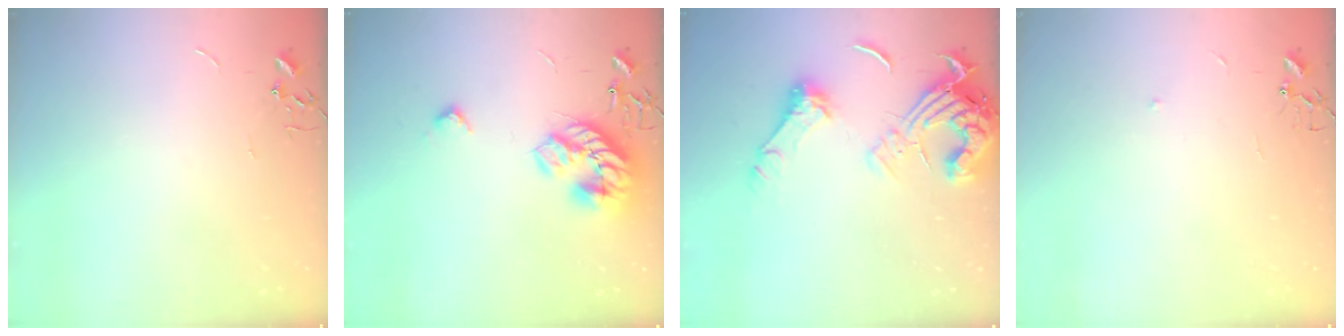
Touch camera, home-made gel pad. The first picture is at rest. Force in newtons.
{"total": 17.4, "press": 17.4, "slide": 0.6}
{"total": 17.0, "press": 16.9, "slide": 1.9}
{"total": 4.2, "press": 4.1, "slide": 1.0}